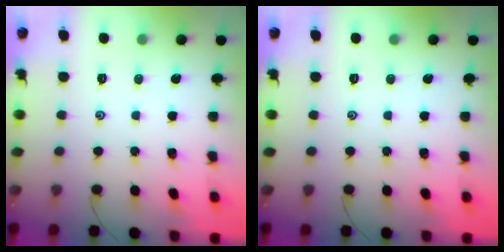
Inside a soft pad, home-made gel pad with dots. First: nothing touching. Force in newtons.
{"total": 0.0}